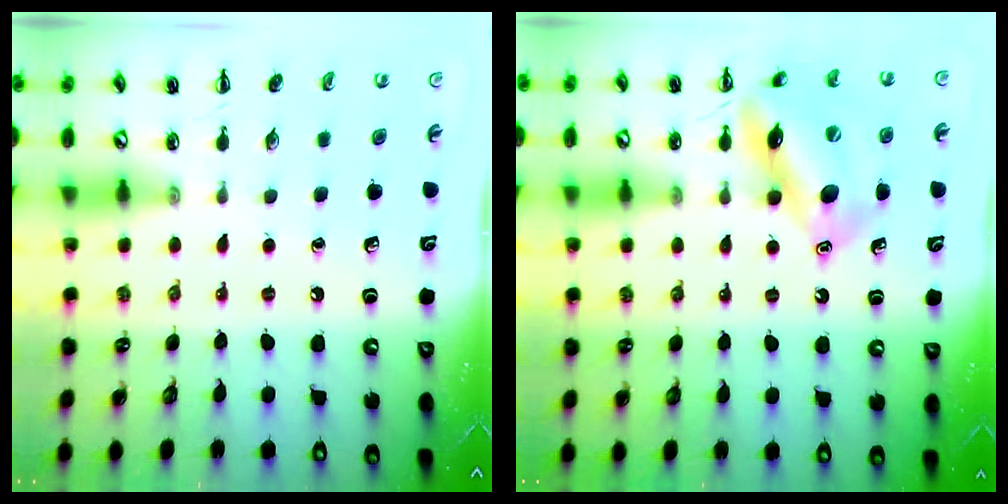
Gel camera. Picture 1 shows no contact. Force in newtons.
{"total": 14.5, "press": 14.4, "slide": 1.3}